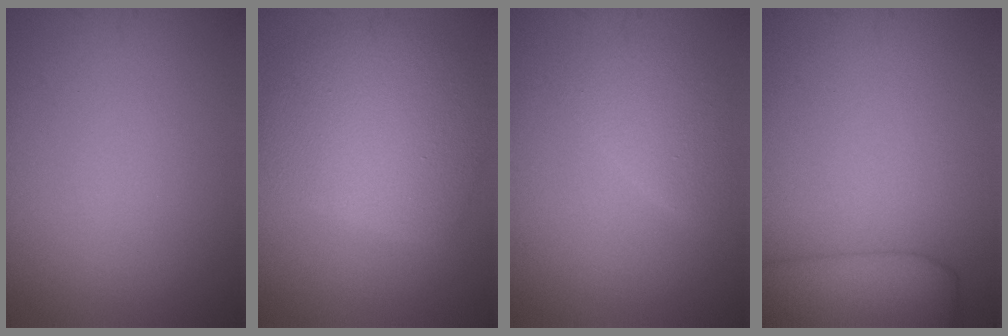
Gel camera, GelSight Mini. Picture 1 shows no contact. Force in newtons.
{"total": 7.2, "press": 7.2, "slide": 0.7}
{"total": 2.4, "press": 2.3, "slide": 0.2}
{"total": 6.1, "press": 6.1, "slide": 0.4}